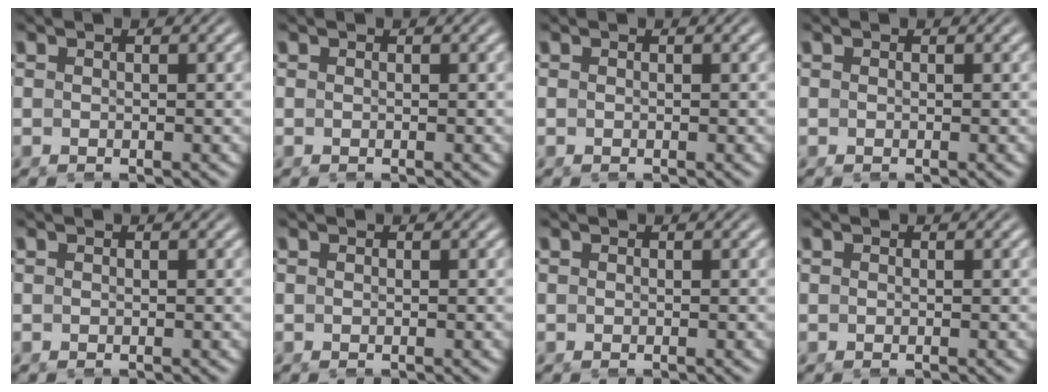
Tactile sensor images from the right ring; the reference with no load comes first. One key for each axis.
{"total": 0.0}
{"total": 0.0}
{"total": 0.0}
{"total": 0.0}
{"total": 0.0}
{"total": 0.0}
{"total": 0.0}